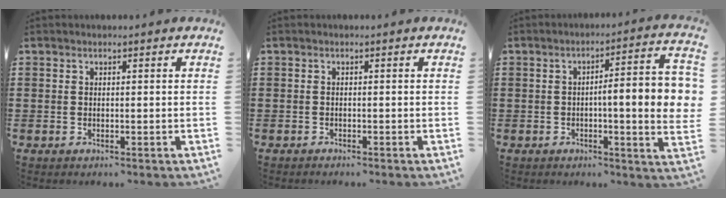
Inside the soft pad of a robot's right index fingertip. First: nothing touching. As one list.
[{"total": 0.6, "force": [-0.6, 0.1, 0.1], "torque": [-0.003, -0.001, -0.012]}, {"total": 9.0, "force": [0.0, 1.3, 8.9], "torque": [-0.137, -0.007, -0.005]}]